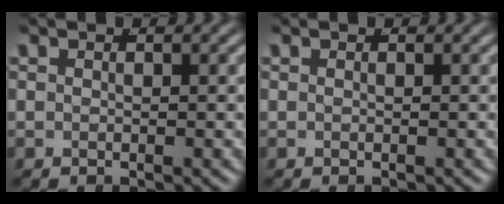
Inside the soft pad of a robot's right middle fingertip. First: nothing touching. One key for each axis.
{"total": 0.0}